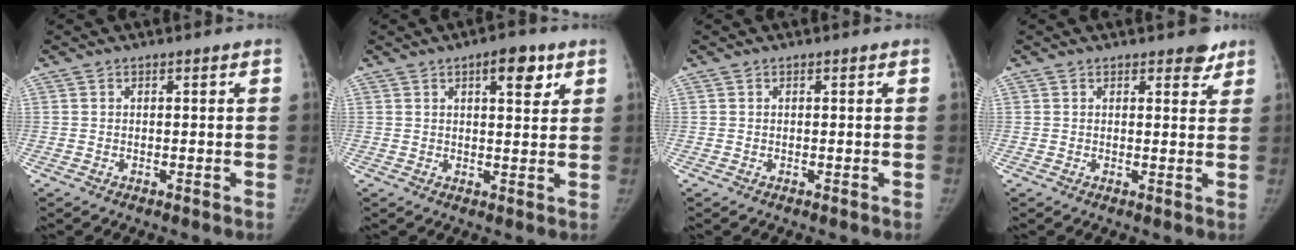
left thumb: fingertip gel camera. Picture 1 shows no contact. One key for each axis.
{"total": 6.1, "fx": 3.1, "fy": 2.4, "fz": 4.7, "tx": -0.046, "ty": -0.012, "tz": 0.039}
{"total": 0.0}
{"total": 3.0, "fx": 2.2, "fy": 1.5, "fz": 1.3, "tx": 0.006, "ty": -0.012, "tz": 0.025}